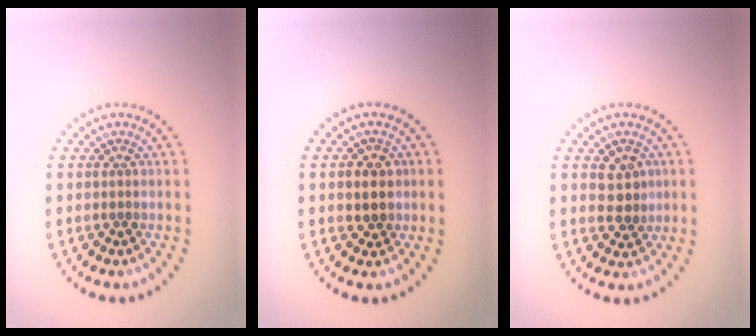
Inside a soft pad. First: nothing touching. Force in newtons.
{"total": 2.6, "press": 2.5, "slide": 0.8}
{"total": 2.7, "press": 2.7, "slide": 0.4}